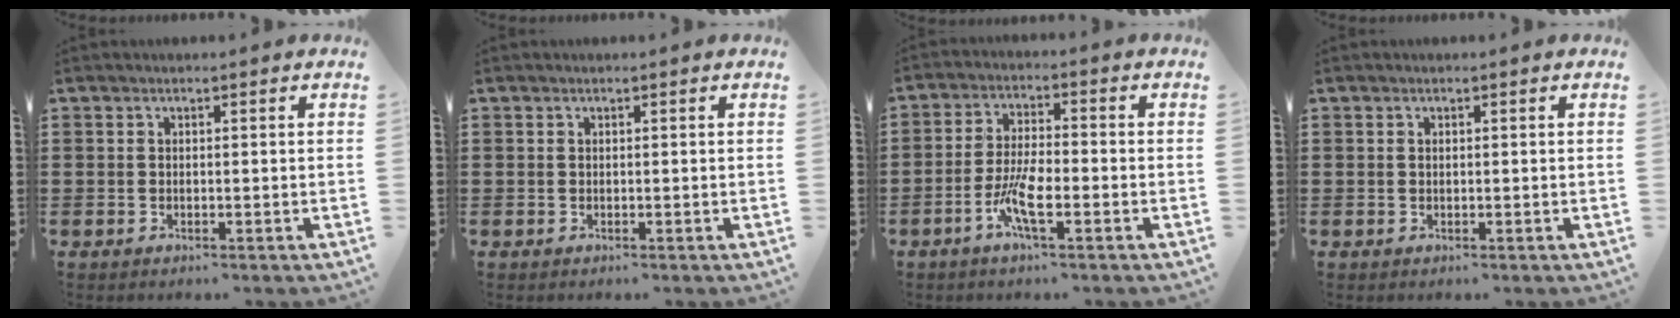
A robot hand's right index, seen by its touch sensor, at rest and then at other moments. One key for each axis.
{"total": 0.0}
{"total": 6.5, "fx": -2.7, "fy": 1.4, "fz": 5.8, "tx": -0.135, "ty": -0.019, "tz": -0.055}
{"total": 0.0}